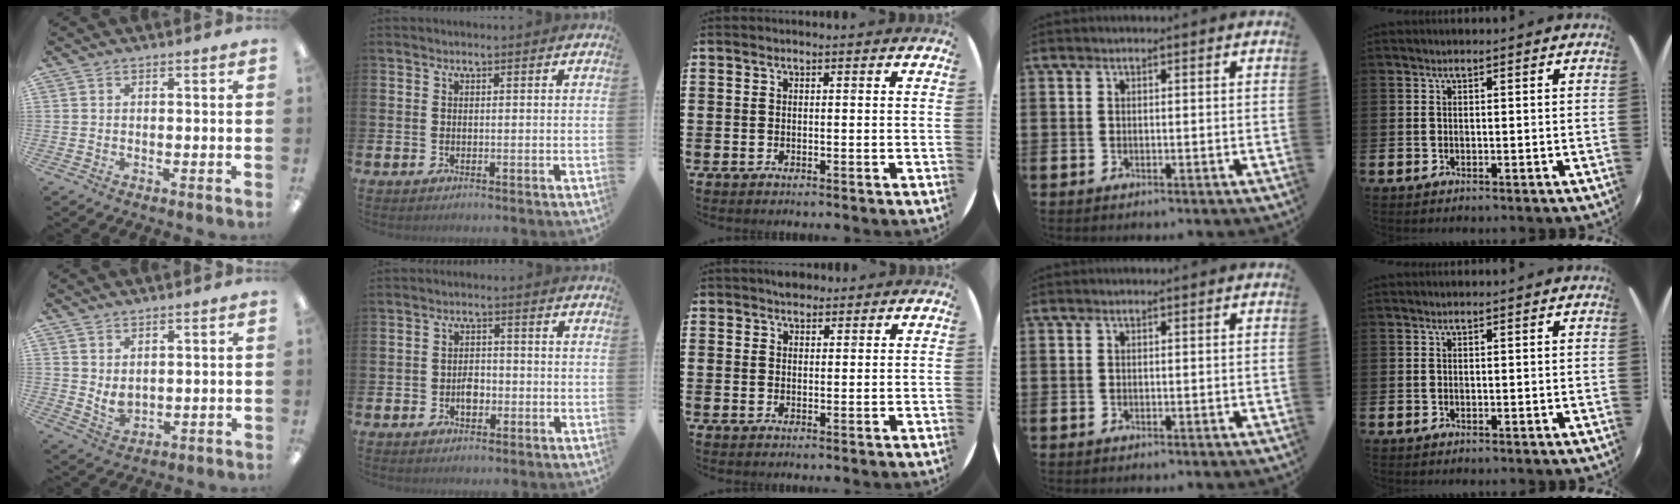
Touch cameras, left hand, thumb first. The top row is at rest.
{"thumb": {"total": 4.0, "force": [2.5, 2.2, 2.0], "torque": [-0.027, -0.021, 0.047]}, "index": {"total": 2.8, "force": [-0.8, 2.0, 1.8], "torque": [-0.023, 0.000, -0.019]}, "middle": {"total": 2.0, "force": [1.8, 0.9, 0.0], "torque": [0.004, 0.003, 0.035]}}